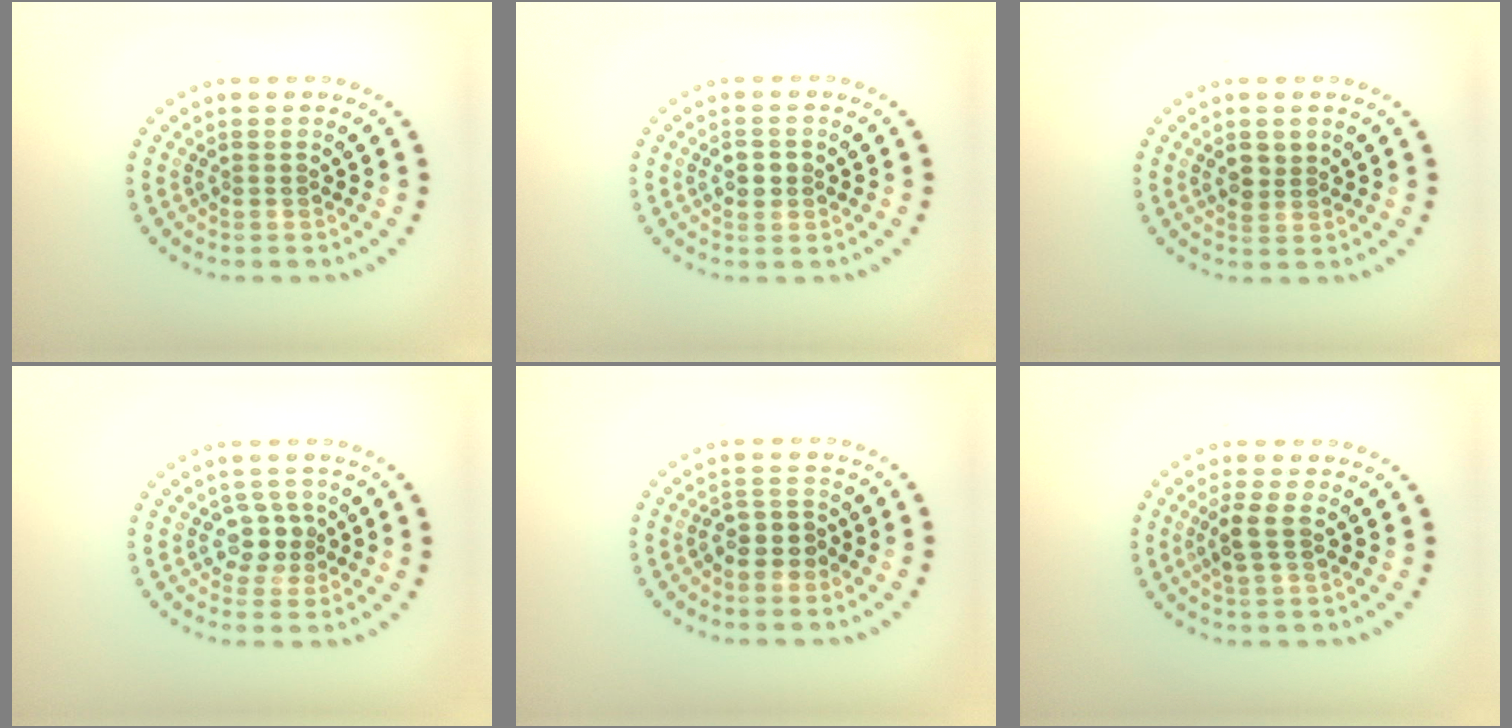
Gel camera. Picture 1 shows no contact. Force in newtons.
{"total": 2.2, "press": 2.2, "slide": 0.1}
{"total": 1.8, "press": 1.6, "slide": 0.7}
{"total": 2.5, "press": 2.2, "slide": 1.2}
{"total": 2.2, "press": 2.0, "slide": 0.9}
{"total": 2.4, "press": 2.1, "slide": 1.0}